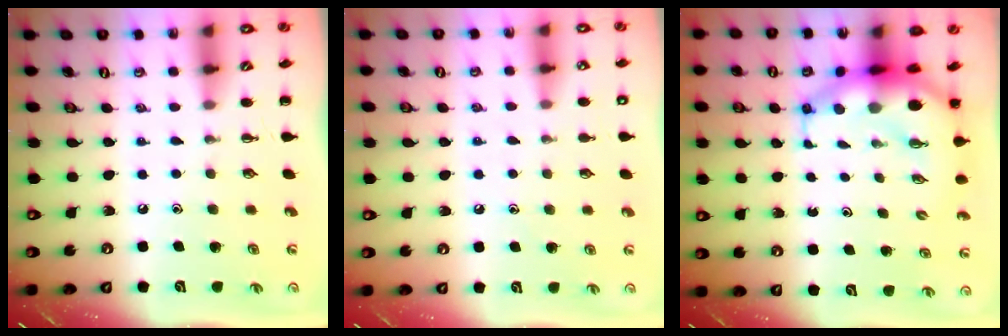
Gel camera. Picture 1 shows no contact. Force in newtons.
{"total": 6.2, "press": 6.0, "slide": 1.7}
{"total": 9.3, "press": 9.0, "slide": 2.3}